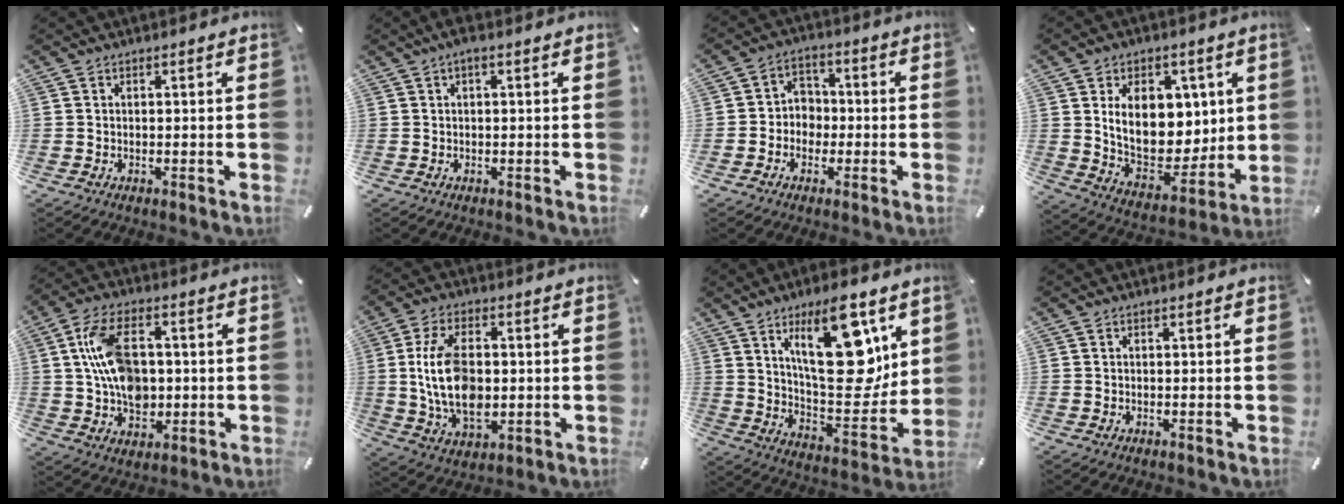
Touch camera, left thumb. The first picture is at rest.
{"total": 2.0, "force": [0.2, 0.4, 2.0], "torque": [-0.036, 0.001, 0.004]}
{"total": 5.3, "force": [-1.9, 4.9, 1.0], "torque": [-0.026, 0.019, -0.035]}
{"total": 15.5, "force": [4.4, 11.0, 9.9], "torque": [-0.151, -0.028, 0.087]}
{"total": 13.3, "force": [1.0, 9.3, 9.4], "torque": [-0.186, 0.014, 0.022]}
{"total": 14.0, "force": [0.5, 8.7, 11.0], "torque": [-0.233, -0.005, 0.006]}
{"total": 22.4, "force": [10.6, 9.6, 17.3], "torque": [-0.252, -0.067, 0.165]}
{"total": 0.0}